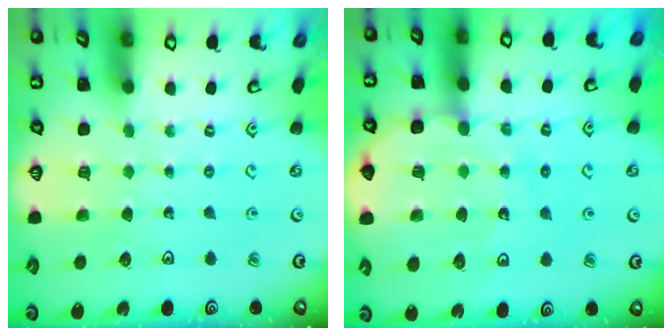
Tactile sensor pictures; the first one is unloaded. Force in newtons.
{"total": 10.7, "press": 10.4, "slide": 2.1}